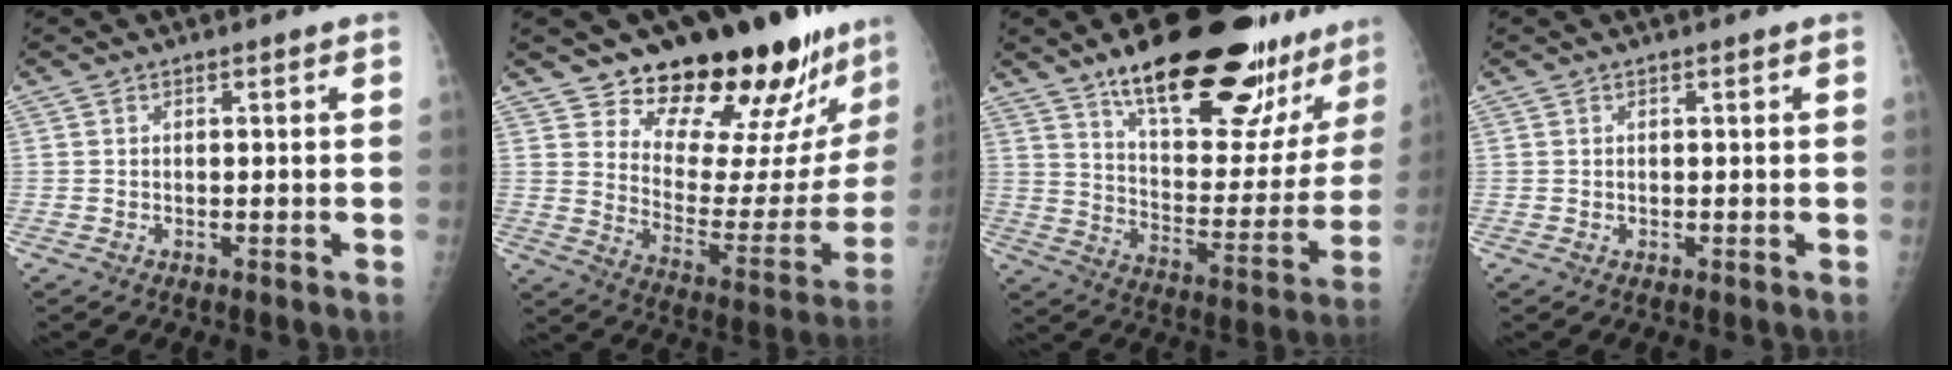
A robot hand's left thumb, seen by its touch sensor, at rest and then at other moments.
{"total": 23.8, "force": [19.4, 7.9, 11.5], "torque": [-0.120, -0.145, 0.267]}
{"total": 28.9, "force": [20.0, 9.5, 18.6], "torque": [-0.223, -0.085, 0.293]}
{"total": 0.0}